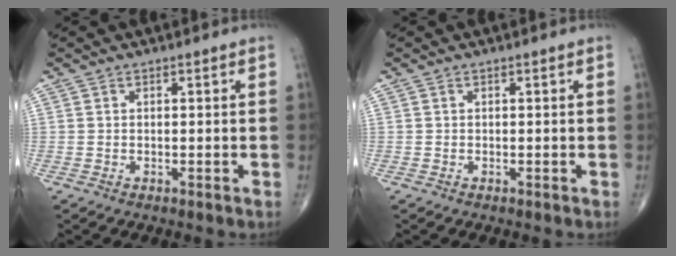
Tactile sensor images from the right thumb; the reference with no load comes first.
{"total": 0.0}